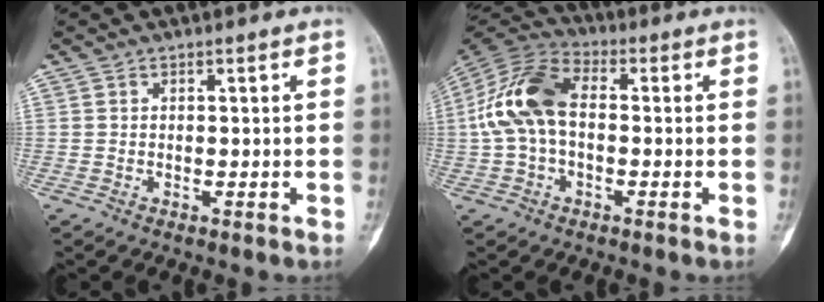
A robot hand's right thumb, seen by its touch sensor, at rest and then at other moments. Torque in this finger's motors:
{"motor_torque": [1.93, 1.94, 1.00, -0.89, 0.51]}